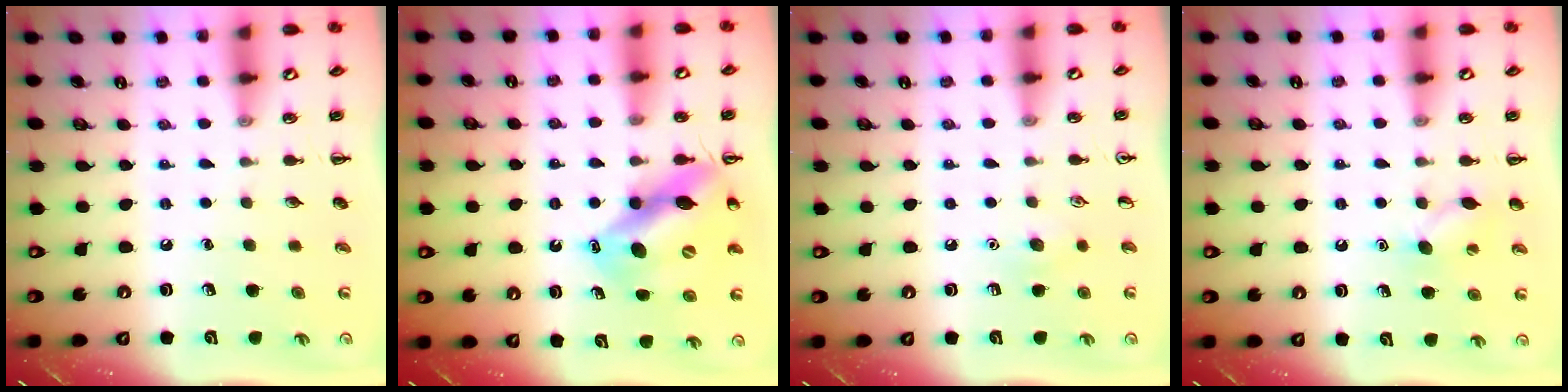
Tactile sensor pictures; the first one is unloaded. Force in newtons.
{"total": 13.1, "press": 12.5, "slide": 4.0}
{"total": 6.2, "press": 6.0, "slide": 1.7}
{"total": 6.7, "press": 6.6, "slide": 1.6}